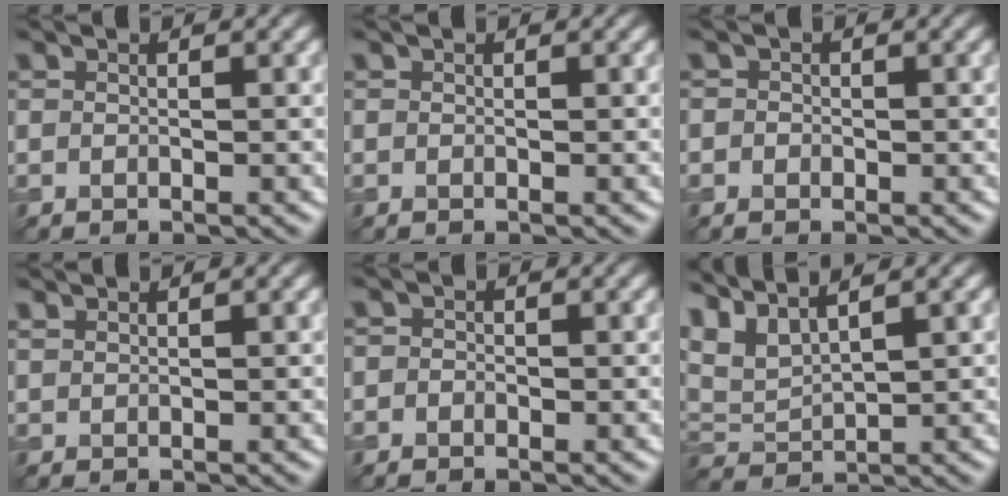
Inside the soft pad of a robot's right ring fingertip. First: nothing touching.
{"total": 0.0}
{"total": 0.9, "force": [0.0, 0.8, 0.3], "torque": [0.000, -0.002, -0.007]}
{"total": 0.8, "force": [0.8, 0.1, 0.2], "torque": [-0.004, 0.002, 0.018]}
{"total": 0.7, "force": [-0.3, 0.6, 0.2], "torque": [-0.002, -0.003, -0.008]}
{"total": 4.8, "force": [3.3, 1.6, 3.0], "torque": [-0.079, 0.011, 0.073]}